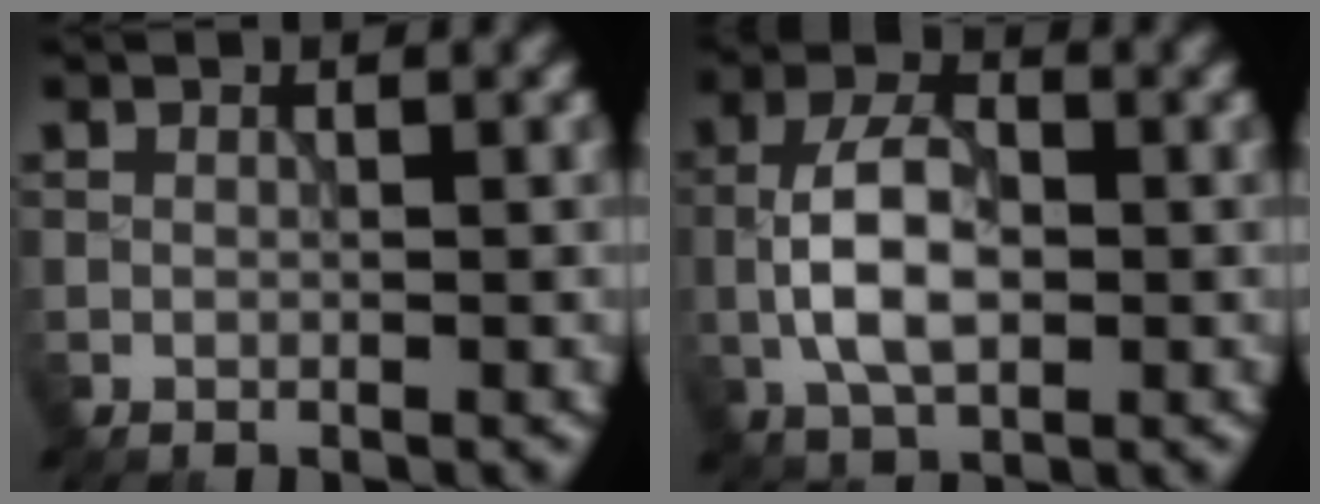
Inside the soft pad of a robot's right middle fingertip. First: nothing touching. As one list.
[{"total": 6.0, "force": [-1.0, 3.2, 5.0], "torque": [-0.099, 0.006, -0.025]}]